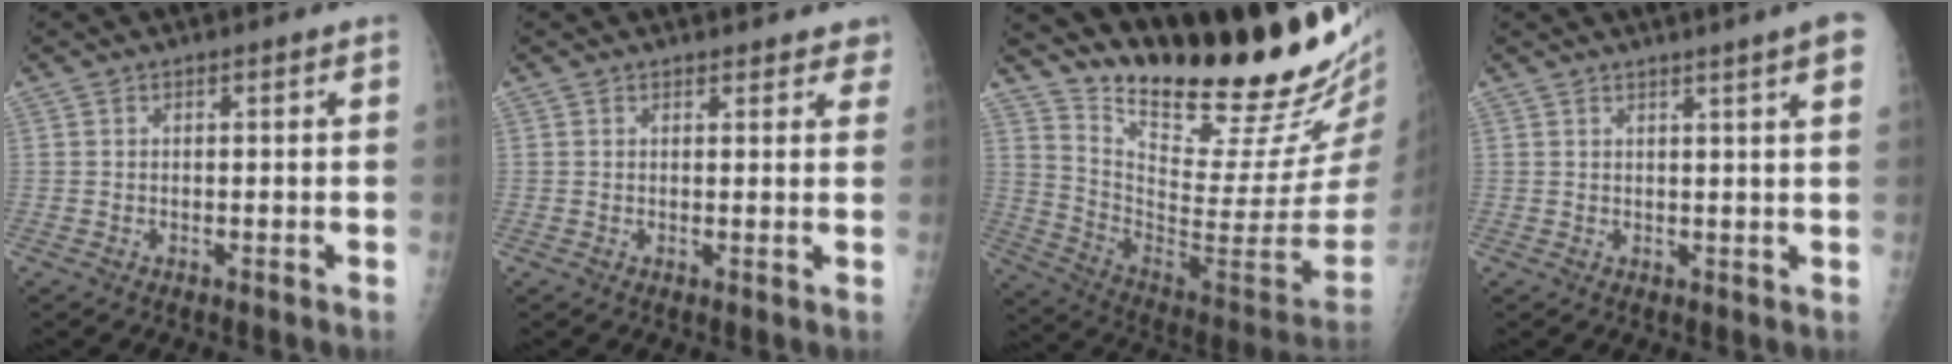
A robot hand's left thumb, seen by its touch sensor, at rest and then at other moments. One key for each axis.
{"total": 4.3, "fx": 3.8, "fy": 1.7, "fz": 1.0, "tx": 0.023, "ty": -0.013, "tz": 0.032}
{"total": 27.6, "fx": 23.6, "fy": 3.4, "fz": 13.9, "tx": -0.189, "ty": -0.187, "tz": 0.354}
{"total": 6.8, "fx": 4.4, "fy": -0.3, "fz": 5.2, "tx": -0.063, "ty": -0.008, "tz": 0.045}